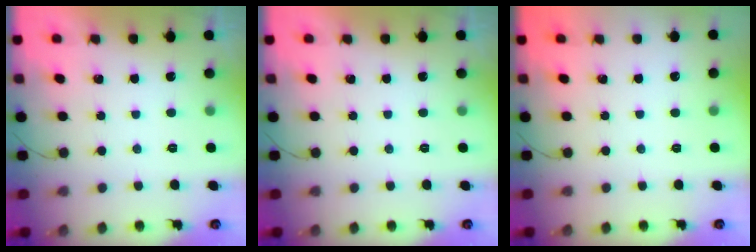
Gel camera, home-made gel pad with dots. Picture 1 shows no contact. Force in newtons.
{"total": 0.0}
{"total": 0.0}